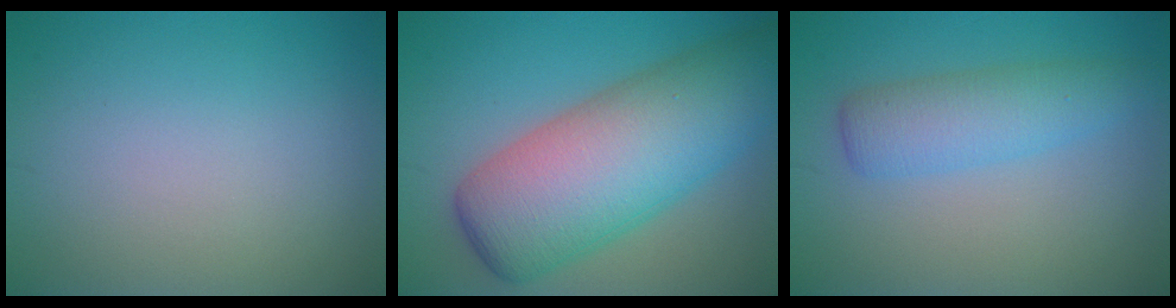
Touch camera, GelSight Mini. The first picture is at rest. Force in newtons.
{"total": 12.0, "press": 12.0, "slide": 0.3}
{"total": 4.0, "press": 4.0, "slide": 0.1}